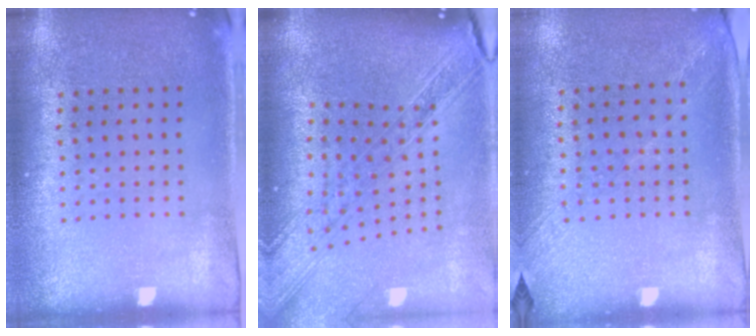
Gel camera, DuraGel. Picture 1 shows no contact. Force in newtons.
{"total": 2.4, "press": 2.0, "slide": 1.3}
{"total": 1.3, "press": 1.0, "slide": 0.9}